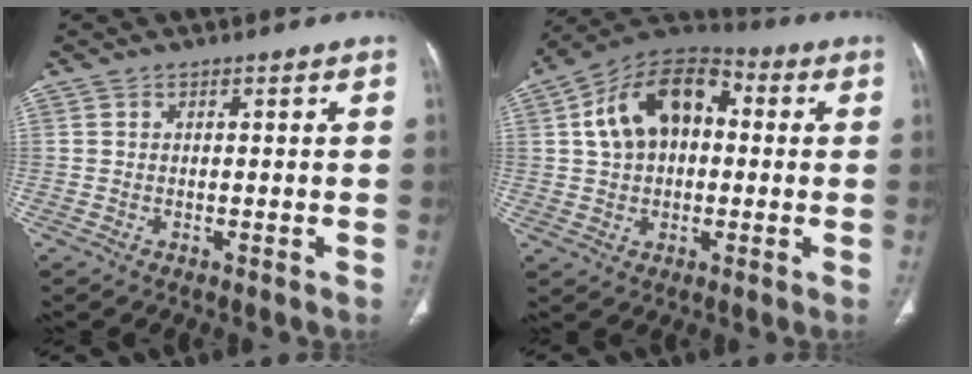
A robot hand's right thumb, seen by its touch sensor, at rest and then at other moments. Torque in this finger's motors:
{"motor_torque": [0.26, 0.27, 0.71, -0.19, 0.34]}